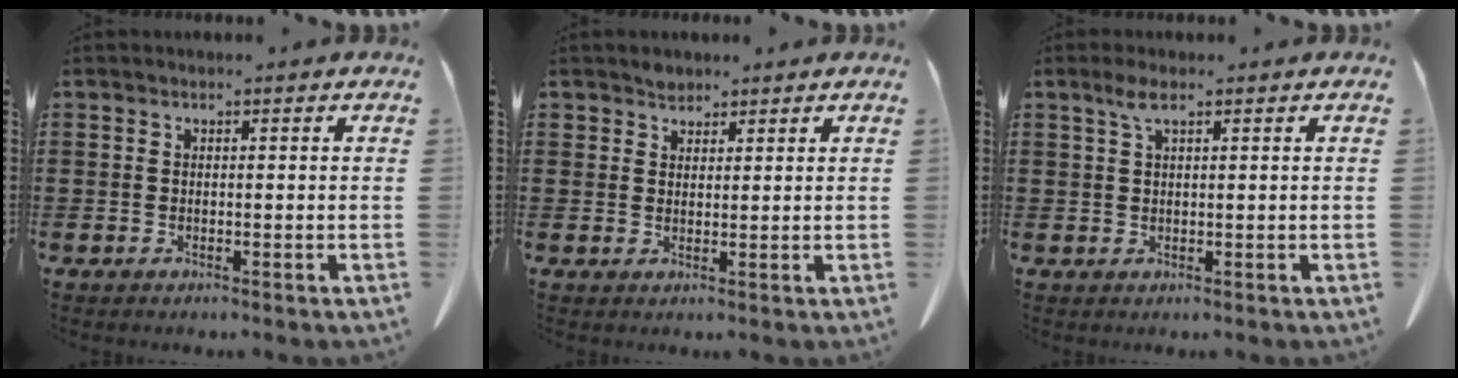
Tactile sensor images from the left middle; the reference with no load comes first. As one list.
[{"total": 1.9, "force": [1.6, 0.9, 0.1], "torque": [-0.006, 0.002, 0.033]}, {"total": 2.5, "force": [1.3, 0.6, 2.1], "torque": [-0.045, 0.005, 0.022]}]